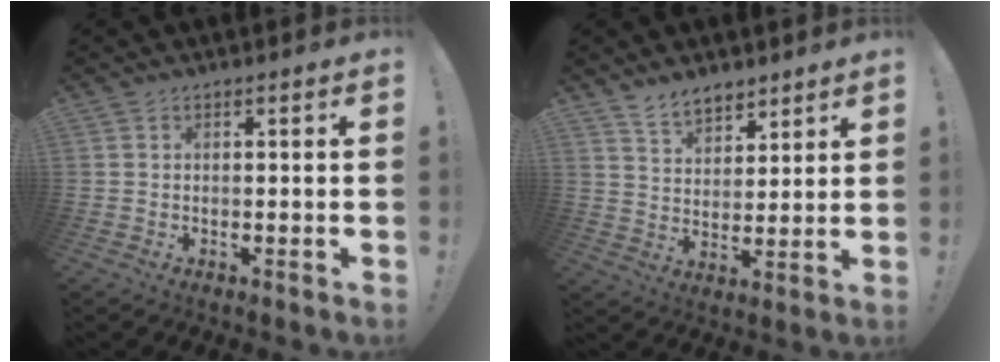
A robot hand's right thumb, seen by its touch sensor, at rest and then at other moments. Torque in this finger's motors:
{"motor_torque": [0.03, 0.03, 0.08, 0.24, 0.00]}